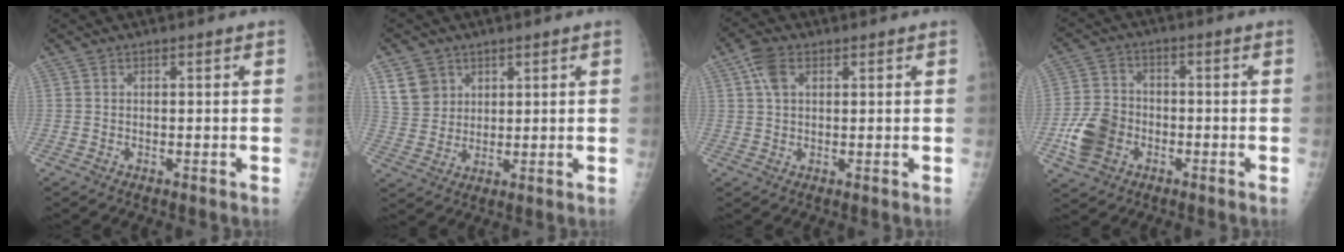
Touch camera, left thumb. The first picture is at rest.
{"total": 6.7, "force": [3.3, 5.5, 2.0], "torque": [-0.014, -0.016, 0.068]}
{"total": 4.6, "force": [1.8, 2.8, 3.2], "torque": [-0.060, 0.008, 0.033]}
{"total": 9.3, "force": [-3.2, 7.1, 5.0], "torque": [-0.090, 0.016, -0.061]}